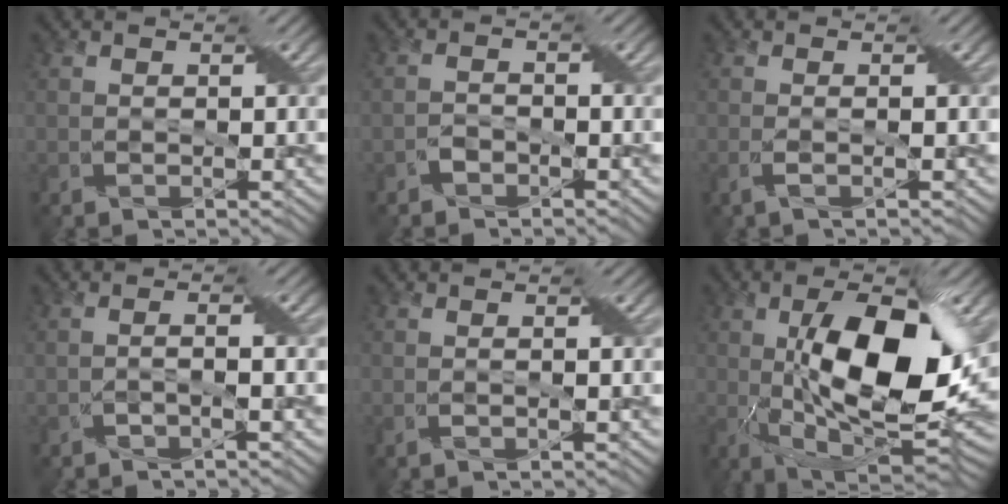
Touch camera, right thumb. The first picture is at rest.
{"total": 1.4, "force": [-1.1, 0.6, 0.5], "torque": [-0.011, 0.008, -0.024]}
{"total": 1.7, "force": [-0.4, 0.1, 1.6], "torque": [-0.035, 0.006, -0.011]}
{"total": 1.5, "force": [-0.7, 0.0, 1.4], "torque": [-0.028, 0.009, -0.017]}
{"total": 0.7, "force": [-0.1, -0.1, 0.7], "torque": [-0.016, 0.003, -0.003]}
{"total": 16.0, "force": [1.2, 7.0, 14.3], "torque": [-0.224, -0.002, 0.017]}